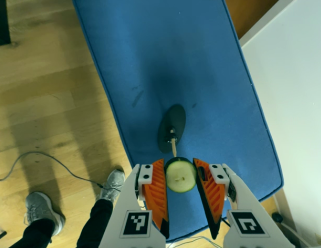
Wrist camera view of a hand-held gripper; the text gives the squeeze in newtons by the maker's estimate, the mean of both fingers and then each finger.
{"total": 7.0, "left": 6.7, "right": 7.3}